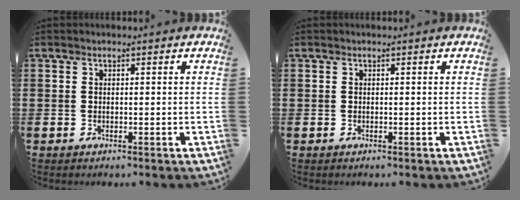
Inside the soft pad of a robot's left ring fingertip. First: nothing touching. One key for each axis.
{"total": 0.0}